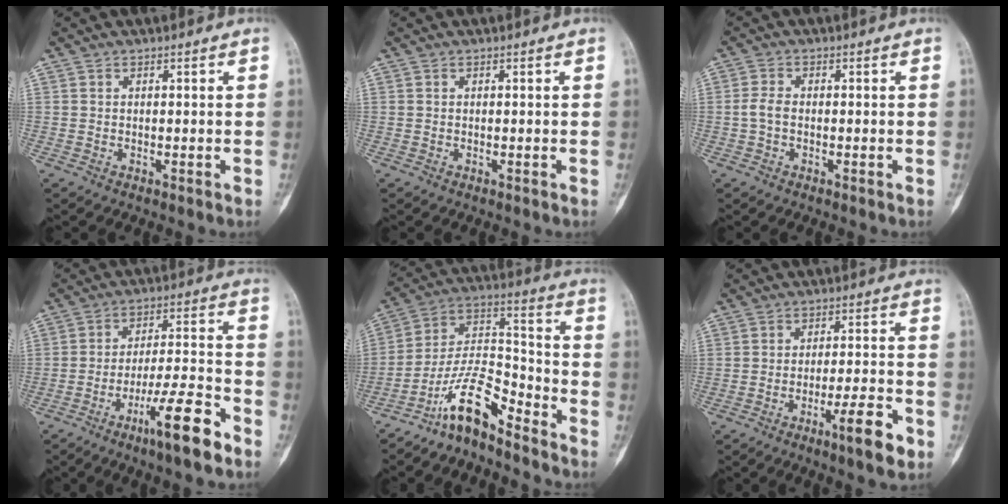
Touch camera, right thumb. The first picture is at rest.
{"total": 0.0}
{"total": 2.5, "force": [-0.4, 1.5, 2.0], "torque": [-0.043, 0.005, -0.014]}
{"total": 12.5, "force": [-7.5, 1.8, 9.9], "torque": [-0.170, 0.047, -0.125]}
{"total": 11.9, "force": [-9.2, 3.5, 6.7], "torque": [-0.123, 0.097, -0.177]}
{"total": 8.0, "force": [-4.2, 1.2, 6.7], "torque": [-0.105, 0.021, -0.064]}